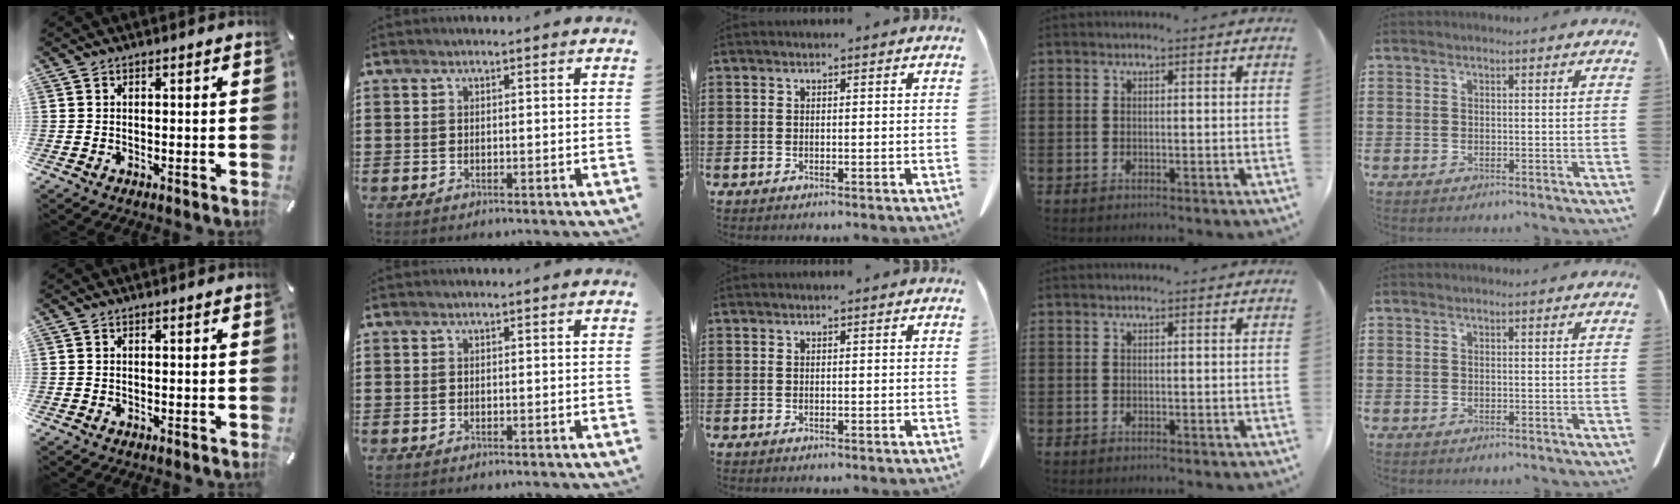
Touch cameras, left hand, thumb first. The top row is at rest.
{}